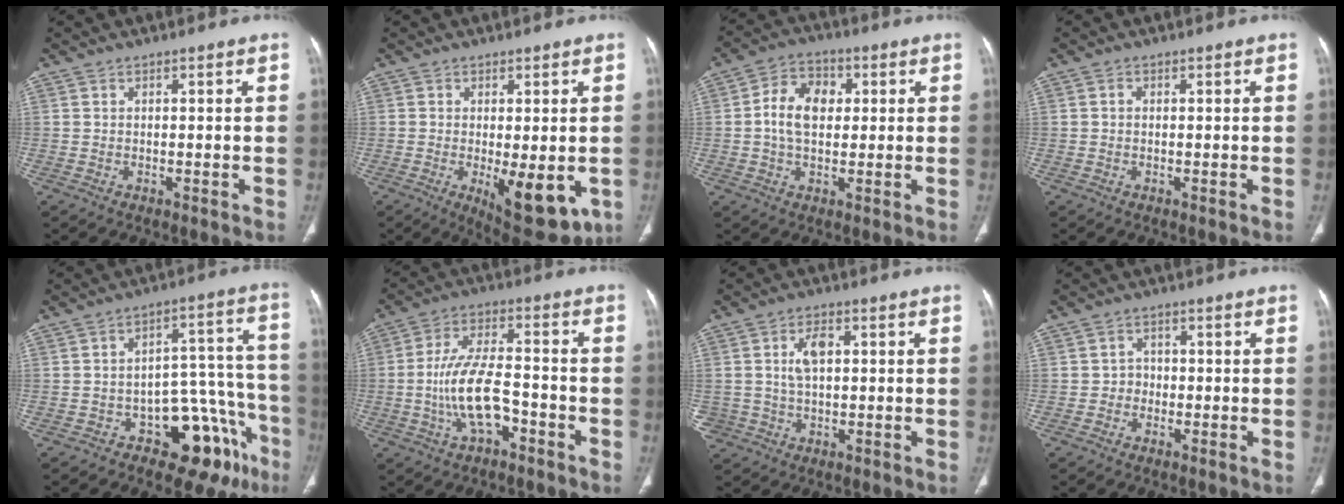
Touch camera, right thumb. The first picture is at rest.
{"total": 11.7, "force": [-3.0, 4.7, 10.3], "torque": [-0.128, -0.022, -0.029]}
{"total": 9.0, "force": [0.9, 6.3, 6.3], "torque": [-0.099, 0.016, 0.009]}
{"total": 0.7, "force": [0.0, 0.5, 0.4], "torque": [-0.006, 0.002, -0.002]}
{"total": 16.3, "force": [-9.2, 8.7, 10.3], "torque": [-0.066, 0.099, -0.122]}
{"total": 11.4, "force": [-3.6, 5.3, 9.5], "torque": [-0.185, 0.035, -0.065]}
{"total": 6.3, "force": [1.2, 4.5, 4.2], "torque": [-0.065, 0.004, 0.027]}
{"total": 2.5, "force": [-0.7, 2.4, 0.6], "torque": [0.009, 0.012, -0.017]}